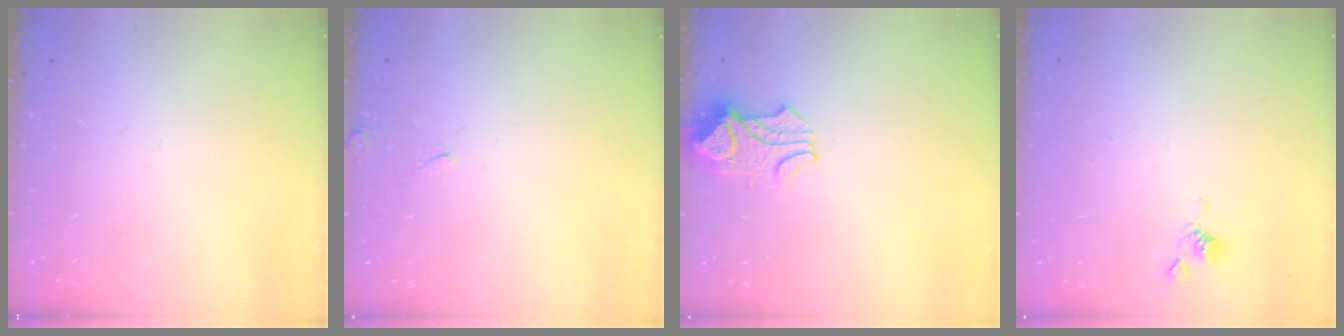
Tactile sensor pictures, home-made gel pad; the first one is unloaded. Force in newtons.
{"total": 4.0, "press": 4.0, "slide": 0.4}
{"total": 1.5, "press": 1.5, "slide": 0.5}
{"total": 2.8, "press": 2.8, "slide": 0.1}